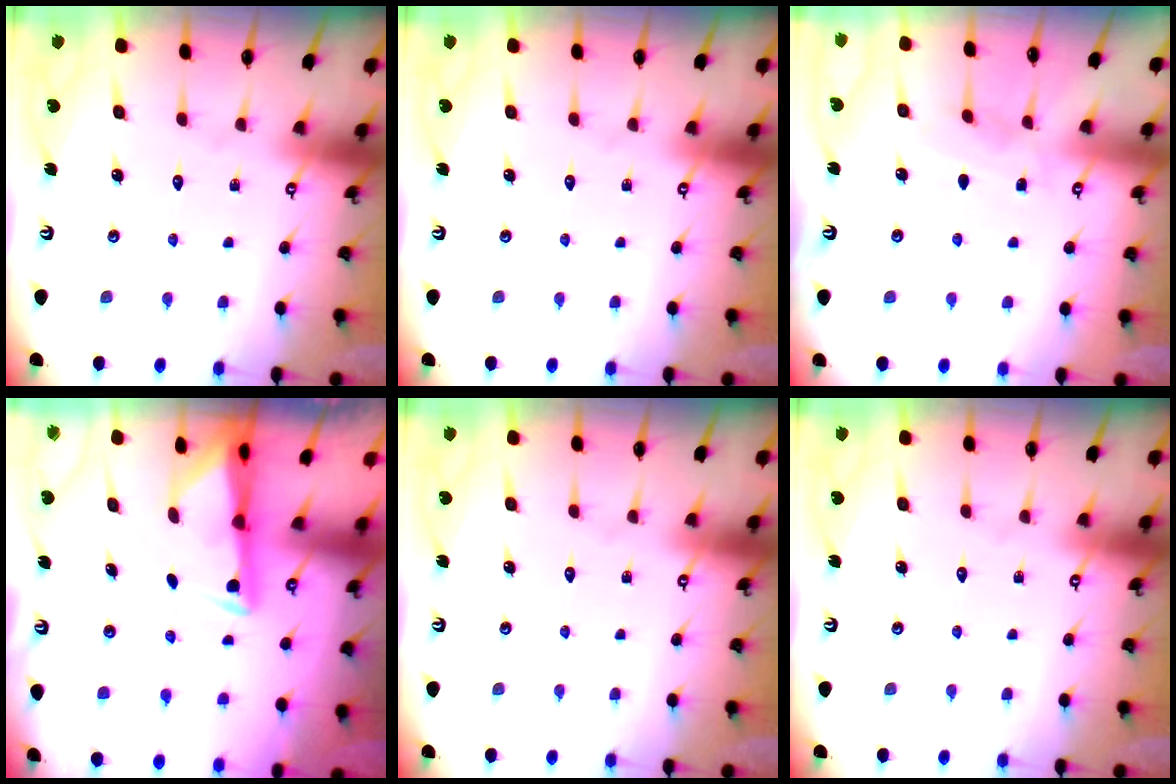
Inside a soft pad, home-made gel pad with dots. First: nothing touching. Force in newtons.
{"total": 0.0}
{"total": 4.3, "press": 4.2, "slide": 0.5}
{"total": 3.0, "press": 3.0, "slide": 0.5}
{"total": 0.0}
{"total": 0.0}